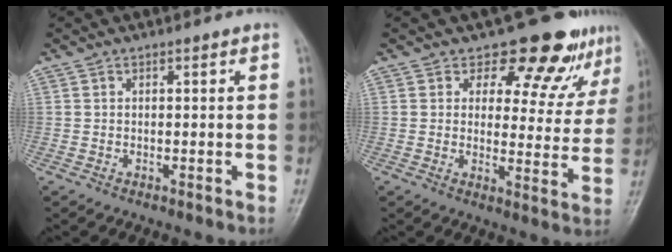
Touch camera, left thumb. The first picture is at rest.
{"total": 11.9, "force": [9.6, 5.7, 4.1], "torque": [-0.003, -0.066, 0.106]}